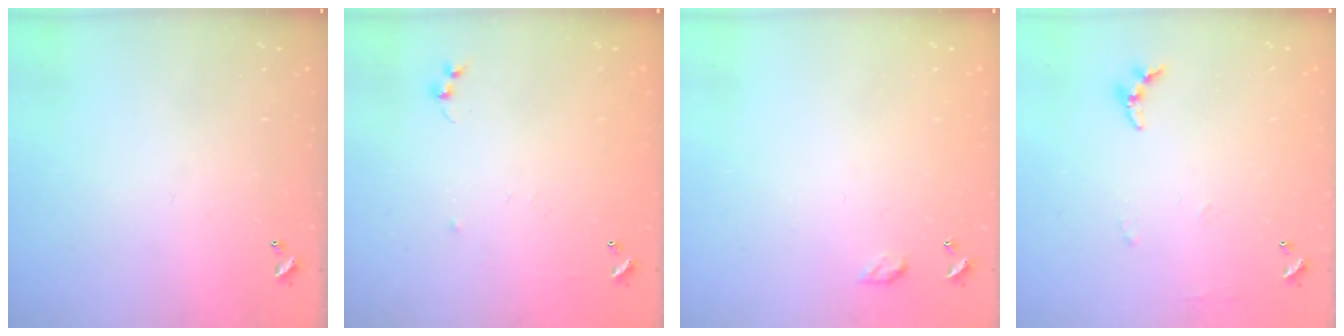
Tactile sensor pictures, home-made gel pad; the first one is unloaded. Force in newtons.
{"total": 5.8, "press": 5.7, "slide": 0.8}
{"total": 3.2, "press": 3.2, "slide": 0.4}
{"total": 5.2, "press": 5.2, "slide": 0.5}